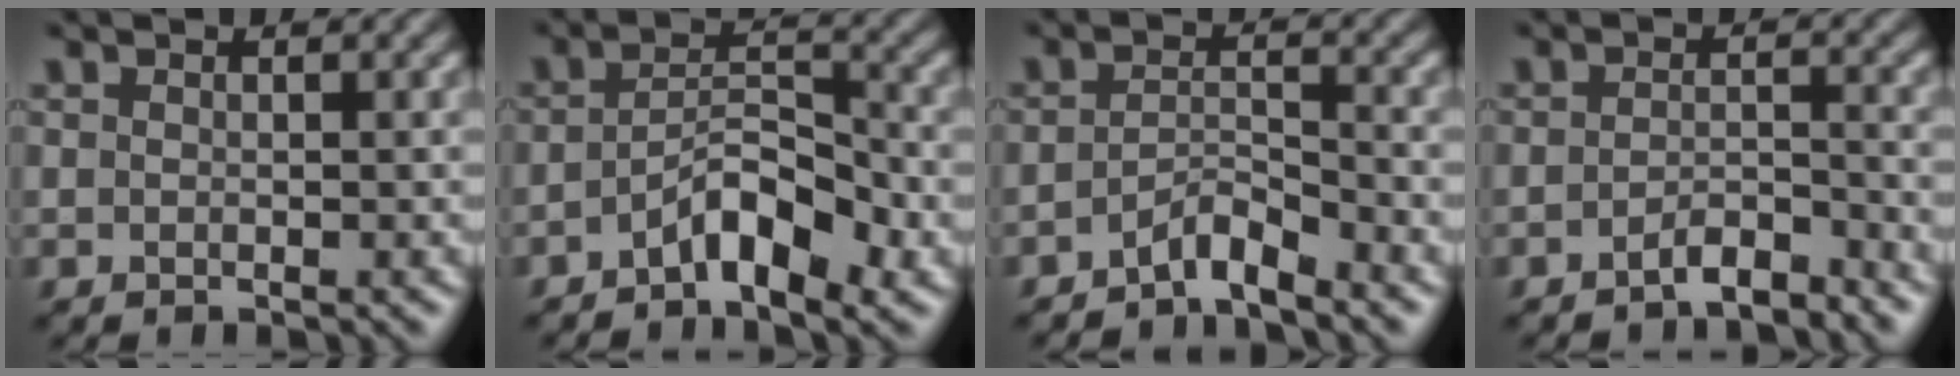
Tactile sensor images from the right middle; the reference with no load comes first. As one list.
[{"total": 4.5, "force": [-2.4, 1.6, 3.4], "torque": [-0.059, 0.011, -0.043]}, {"total": 2.5, "force": [-2.2, 0.4, 1.3], "torque": [-0.023, 0.009, -0.045]}, {"total": 2.5, "force": [-2.1, 0.4, 1.2], "torque": [-0.020, 0.008, -0.042]}]